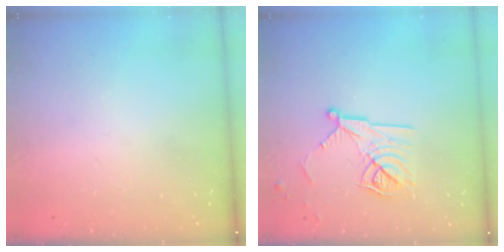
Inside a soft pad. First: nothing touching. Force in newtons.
{"total": 13.5, "press": 13.5, "slide": 0.2}